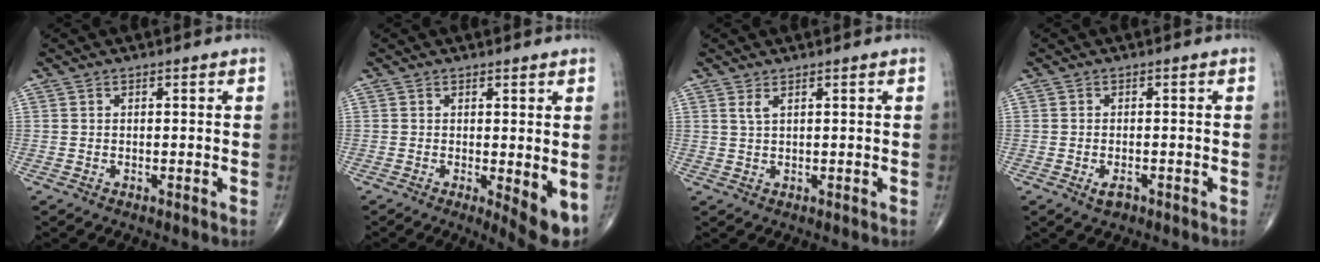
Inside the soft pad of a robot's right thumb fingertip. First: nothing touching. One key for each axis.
{"total": 5.9, "fx": -0.7, "fy": 1.7, "fz": 5.6, "tx": -0.076, "ty": -0.017, "tz": -0.007}
{"total": 1.4, "fx": 0.8, "fy": 0.3, "fz": 1.1, "tx": -0.024, "ty": 0.001, "tz": 0.020}
{"total": 2.3, "fx": -1.2, "fy": 1.2, "fz": 1.5, "tx": -0.027, "ty": 0.001, "tz": -0.018}